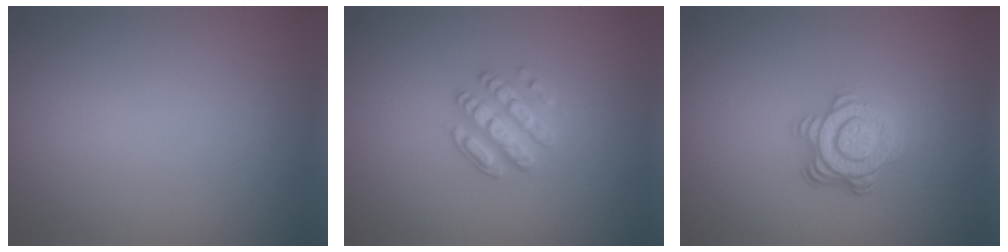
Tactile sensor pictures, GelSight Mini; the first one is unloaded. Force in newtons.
{"total": 3.1, "press": 2.8, "slide": 1.1}
{"total": 4.4, "press": 3.3, "slide": 3.0}